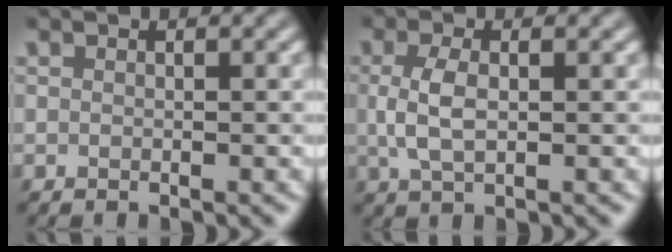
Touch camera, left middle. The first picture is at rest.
{"total": 2.9, "force": [0.2, 1.3, 2.6], "torque": [-0.063, -0.001, 0.003]}